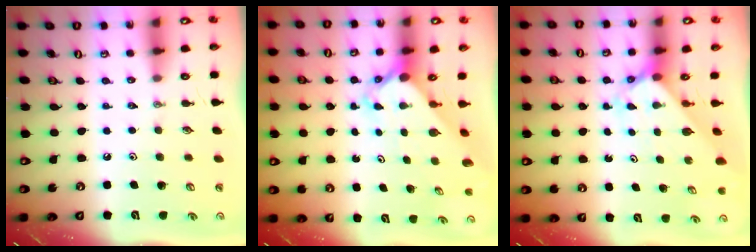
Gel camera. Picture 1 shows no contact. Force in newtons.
{"total": 2.6, "press": 2.6, "slide": 0.2}
{"total": 1.9, "press": 1.9, "slide": 0.1}